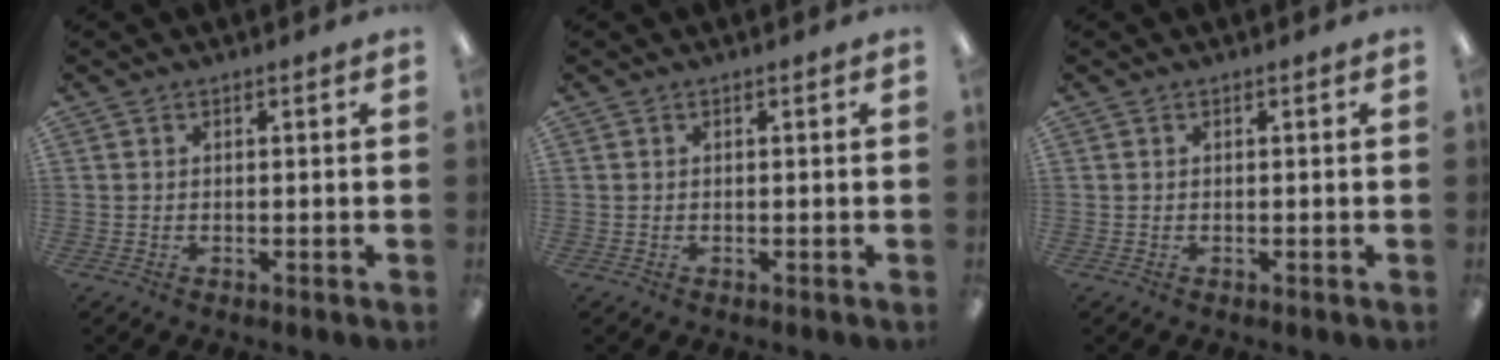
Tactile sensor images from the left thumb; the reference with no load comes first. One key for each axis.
{"total": 0.0}
{"total": 0.0}